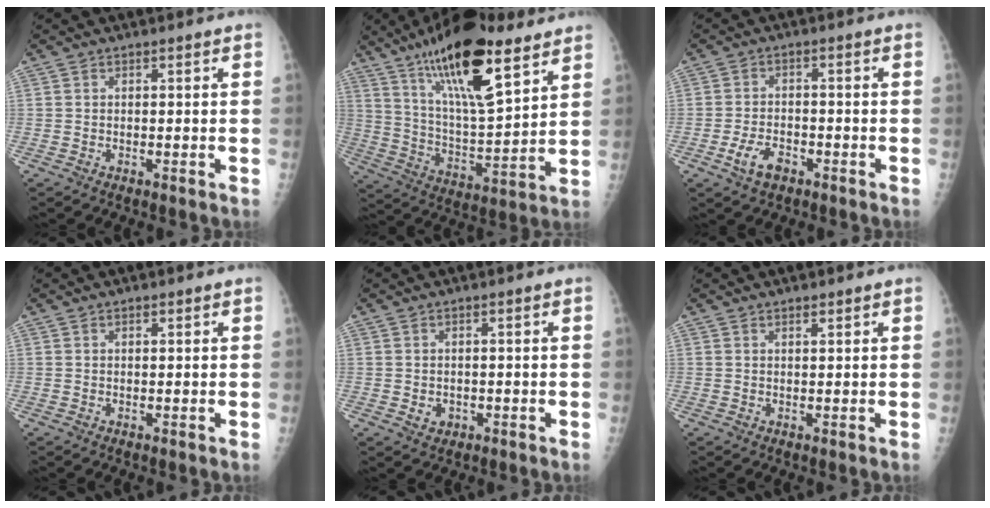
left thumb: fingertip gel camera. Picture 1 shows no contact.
{"total": 21.3, "force": [13.0, 6.5, 15.6], "torque": [-0.246, -0.057, 0.226]}
{"total": 5.1, "force": [-2.7, 3.0, 3.2], "torque": [-0.058, 0.015, -0.048]}
{"total": 0.7, "force": [0.4, 0.4, 0.5], "torque": [-0.007, -0.001, 0.005]}
{"total": 2.2, "force": [-0.4, 1.9, 1.1], "torque": [-0.007, 0.001, 0.001]}
{"total": 1.2, "force": [0.9, 0.5, 0.6], "torque": [-0.006, -0.004, 0.013]}